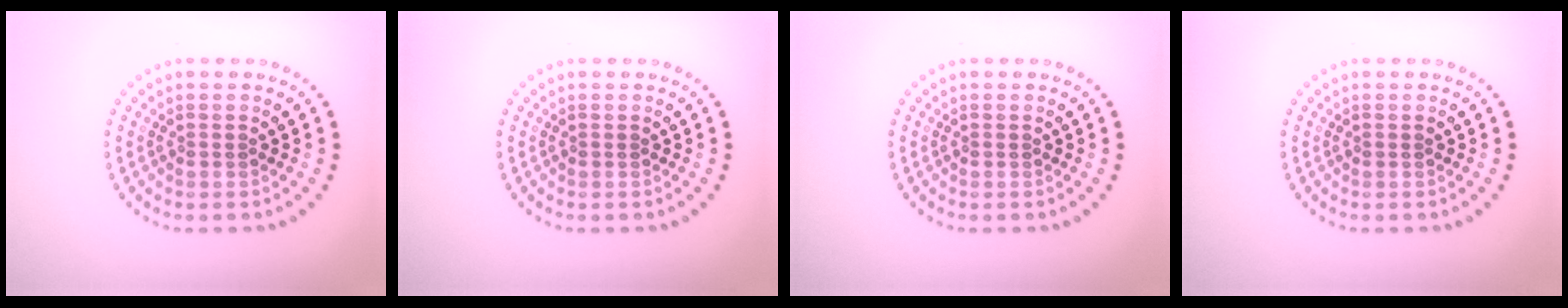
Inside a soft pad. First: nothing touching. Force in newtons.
{"total": 0.0}
{"total": 0.0}
{"total": 0.0}